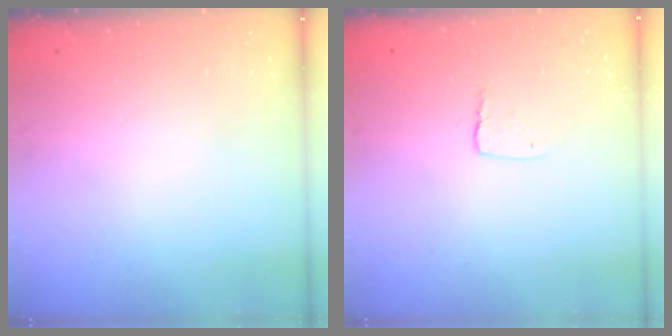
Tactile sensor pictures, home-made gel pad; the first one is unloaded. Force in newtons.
{"total": 3.8, "press": 3.8, "slide": 0.4}